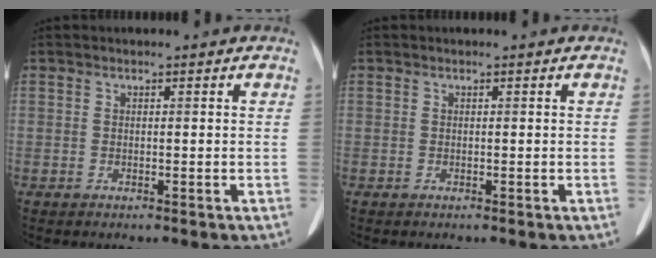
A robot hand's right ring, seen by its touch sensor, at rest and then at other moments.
{"total": 0.0}